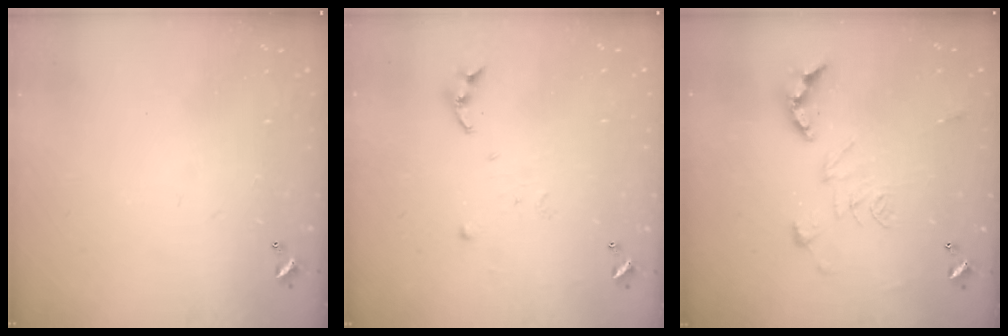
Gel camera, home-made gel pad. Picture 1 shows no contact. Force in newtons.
{"total": 4.9, "press": 4.8, "slide": 0.5}
{"total": 2.5, "press": 2.0, "slide": 1.5}